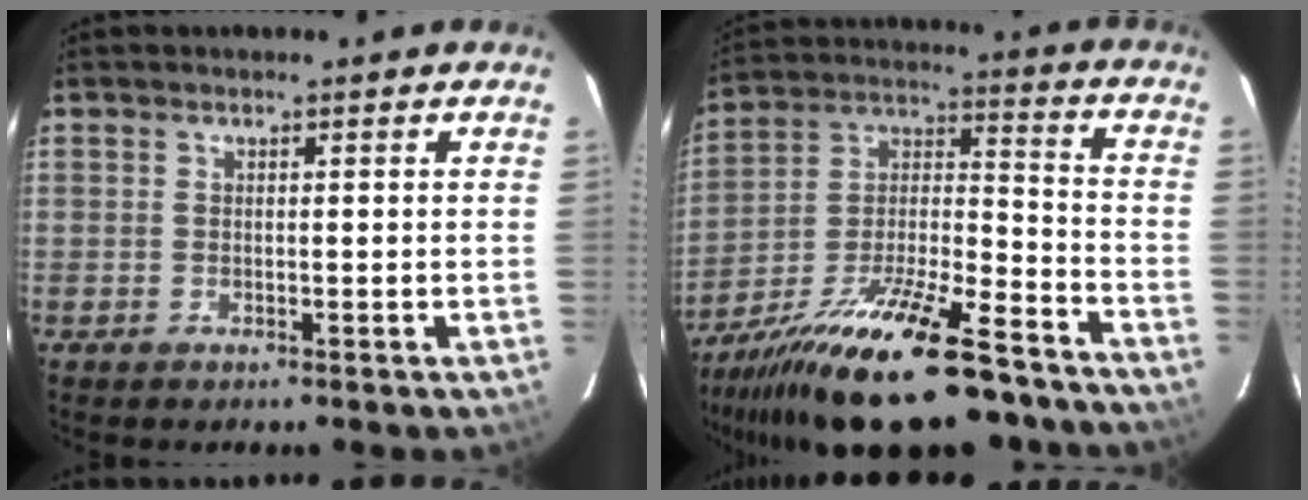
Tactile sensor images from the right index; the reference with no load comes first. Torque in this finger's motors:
{"motor_torque": [1.48, -0.66, 1.05, 0.21]}